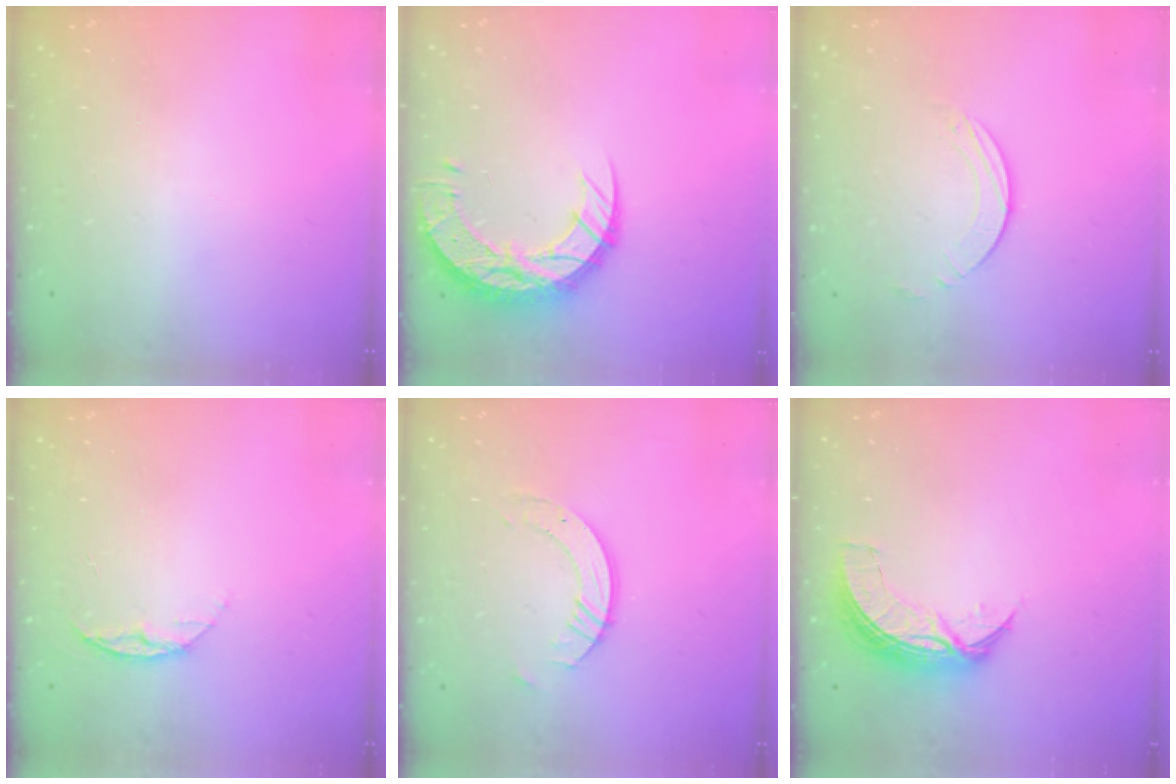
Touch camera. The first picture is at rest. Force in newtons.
{"total": 16.5, "press": 16.4, "slide": 1.2}
{"total": 1.6, "press": 1.6, "slide": 0.2}
{"total": 6.4, "press": 6.3, "slide": 0.7}
{"total": 6.5, "press": 6.4, "slide": 0.7}
{"total": 7.7, "press": 7.7, "slide": 0.7}